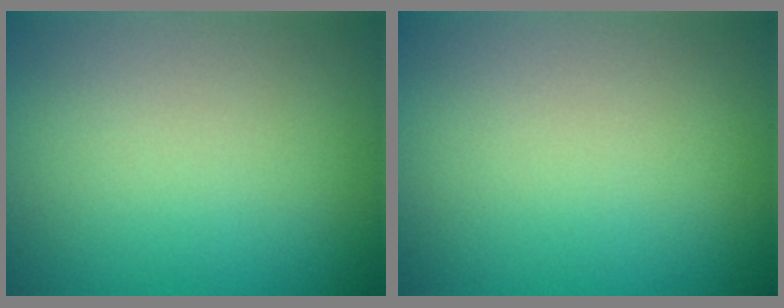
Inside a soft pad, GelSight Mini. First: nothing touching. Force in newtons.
{"total": 0.0}